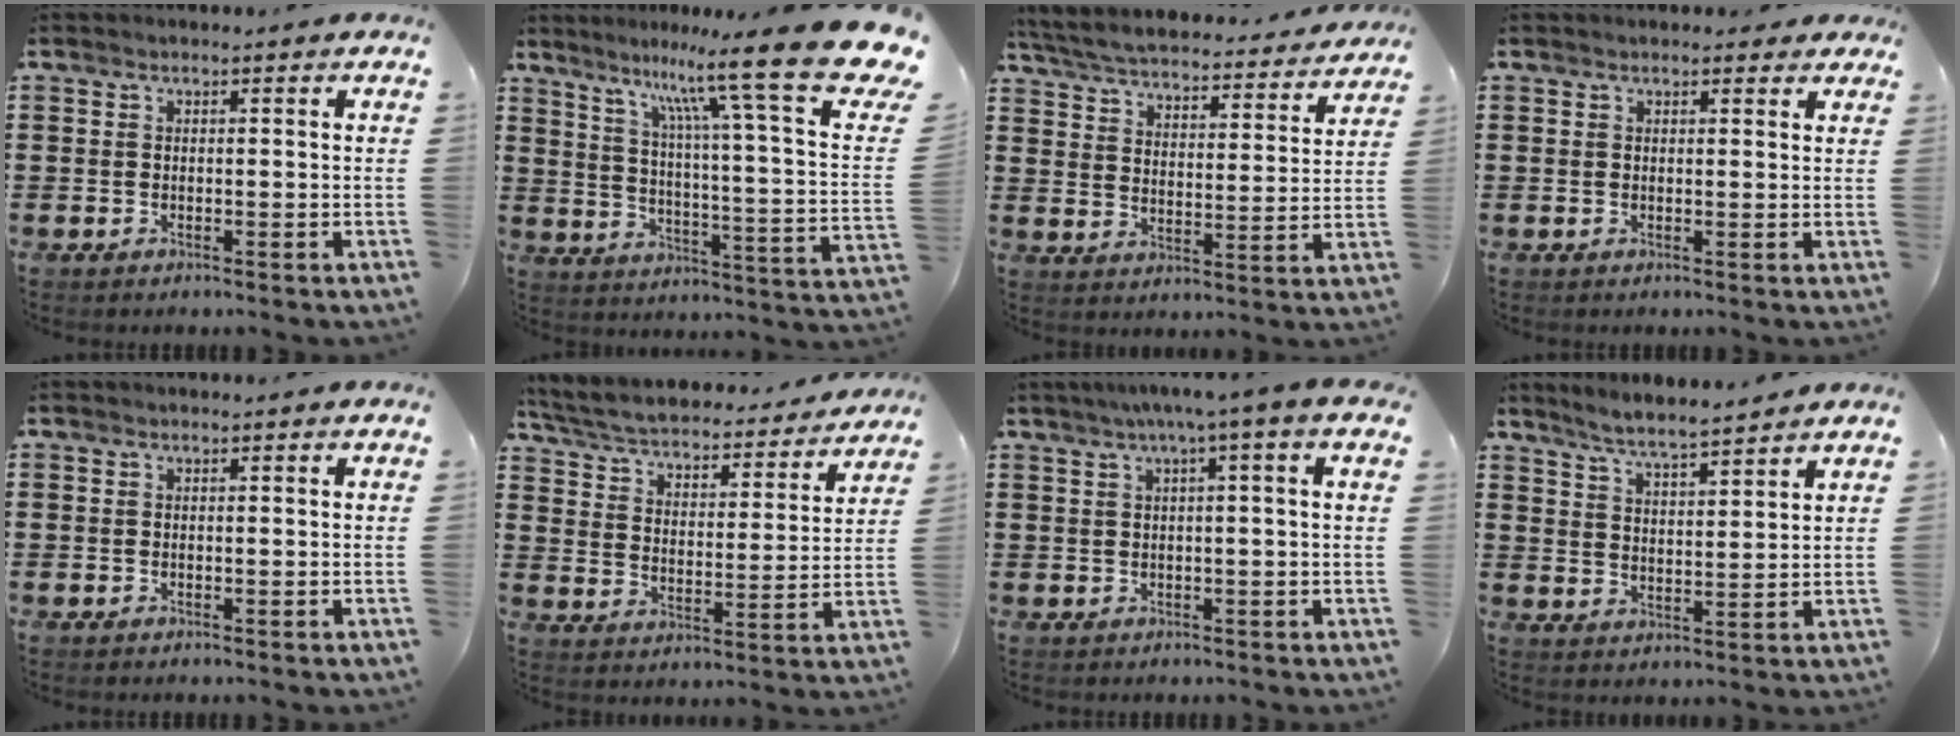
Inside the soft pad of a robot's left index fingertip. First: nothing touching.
{"total": 17.1, "force": [12.6, 0.4, 11.6], "torque": [-0.217, -0.084, 0.198]}
{"total": 4.4, "force": [4.4, 0.0, 0.8], "torque": [-0.040, -0.033, 0.069]}
{"total": 1.4, "force": [1.2, 0.5, 0.4], "torque": [-0.011, 0.006, 0.023]}
{"total": 0.0}
{"total": 4.2, "force": [4.0, 0.3, 1.1], "torque": [-0.045, -0.032, 0.061]}
{"total": 3.4, "force": [0.7, -0.5, 3.2], "torque": [-0.061, -0.004, 0.008]}
{"total": 4.8, "force": [4.6, -0.3, 1.4], "torque": [-0.044, -0.021, 0.080]}